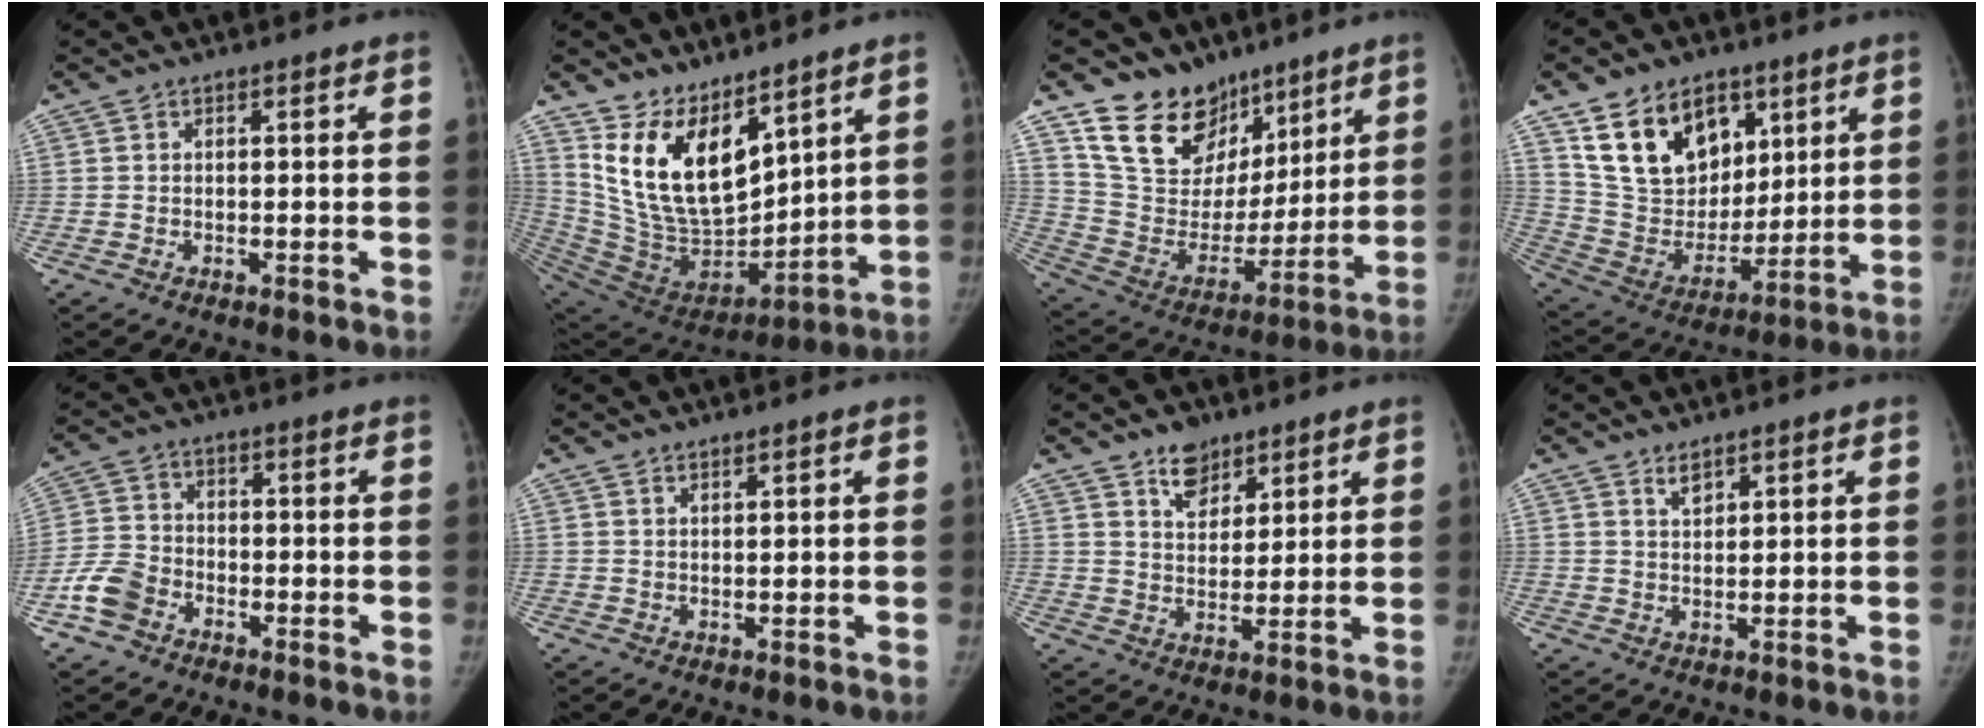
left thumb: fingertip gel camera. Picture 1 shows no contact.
{"total": 17.7, "force": [11.0, 8.4, 11.0], "torque": [-0.156, -0.078, 0.233]}
{"total": 18.5, "force": [13.0, 12.1, 5.1], "torque": [-0.030, -0.077, 0.239]}
{"total": 18.6, "force": [9.9, 12.6, 9.5], "torque": [-0.124, -0.044, 0.193]}
{"total": 6.3, "force": [-3.6, 4.4, 2.7], "torque": [-0.050, 0.018, -0.077]}
{"total": 0.7, "force": [0.7, 0.0, 0.2], "torque": [-0.004, -0.006, 0.014]}
{"total": 6.0, "force": [4.3, 3.6, 2.2], "torque": [-0.007, -0.031, 0.075]}
{"total": 2.0, "force": [1.7, 0.6, 0.9], "torque": [-0.012, -0.014, 0.034]}